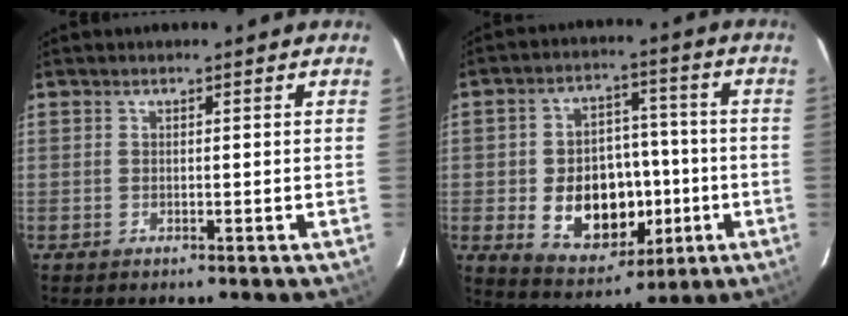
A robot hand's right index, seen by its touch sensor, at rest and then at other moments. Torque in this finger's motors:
{"motor_torque": [0.64, -0.26, 0.69, 0.08]}